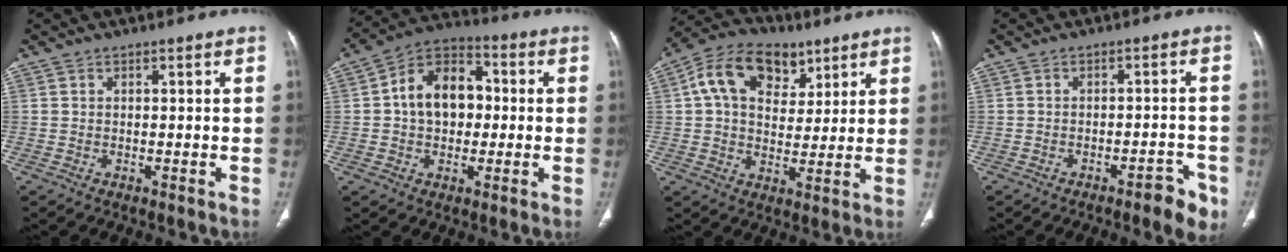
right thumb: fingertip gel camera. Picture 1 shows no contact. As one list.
[{"total": 12.7, "force": [0.9, 9.1, 8.9], "torque": [-0.115, 0.027, 0.004]}, {"total": 14.8, "force": [6.1, 10.1, 8.8], "torque": [-0.127, 0.000, 0.100]}, {"total": 5.6, "force": [-3.3, 1.8, 4.1], "torque": [-0.037, 0.022, -0.040]}]